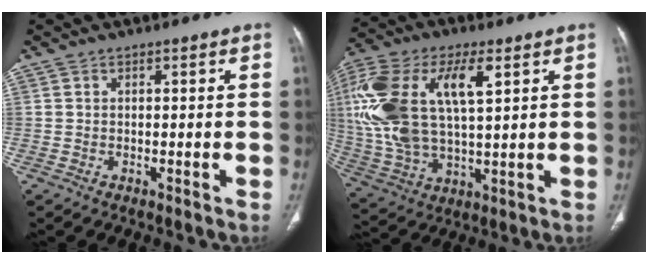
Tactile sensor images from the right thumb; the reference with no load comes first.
{"total": 22.5, "force": [6.1, 10.6, 18.9], "torque": [-0.406, 0.001, 0.111]}